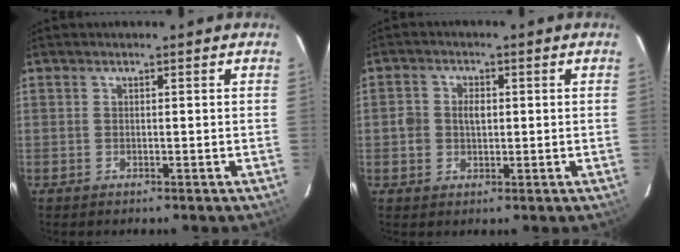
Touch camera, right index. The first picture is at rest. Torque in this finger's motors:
{"motor_torque": [0.09, -0.06, 0.06, 0.03]}